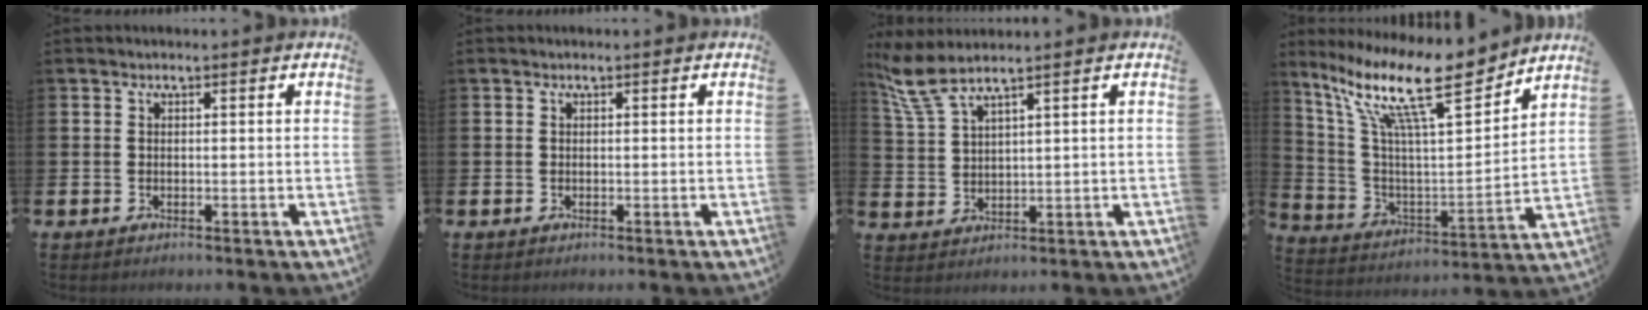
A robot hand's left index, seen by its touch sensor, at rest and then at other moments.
{"total": 0.0}
{"total": 5.1, "force": [4.3, 0.3, 2.8], "torque": [-0.068, -0.011, 0.077]}
{"total": 15.3, "force": [10.9, 3.6, 10.1], "torque": [-0.211, -0.061, 0.182]}